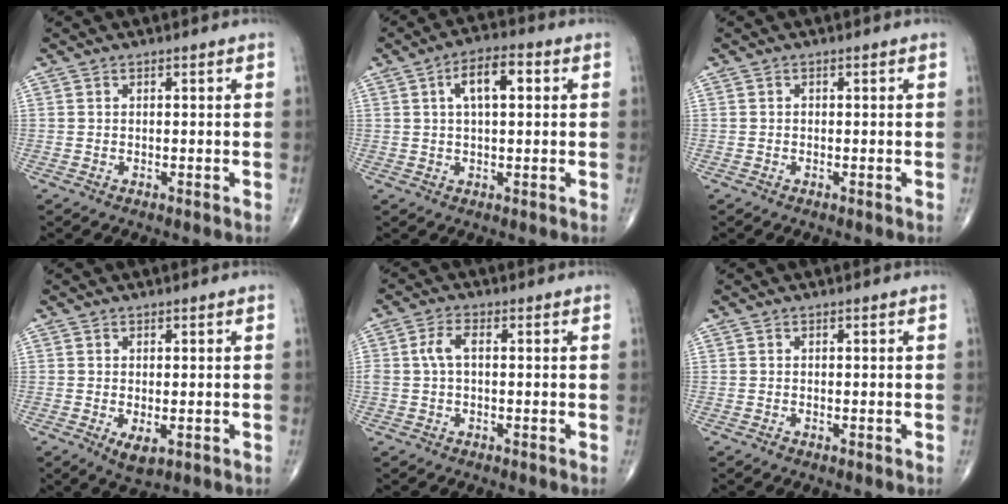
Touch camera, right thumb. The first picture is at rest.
{"total": 7.5, "force": [2.0, 3.3, 6.5], "torque": [-0.101, 0.014, 0.027]}
{"total": 0.0}
{"total": 3.4, "force": [-0.9, 1.6, 2.8], "torque": [-0.046, -0.009, -0.008]}
{"total": 3.6, "force": [0.3, 1.8, 3.1], "torque": [-0.075, 0.012, 0.003]}
{"total": 0.0}